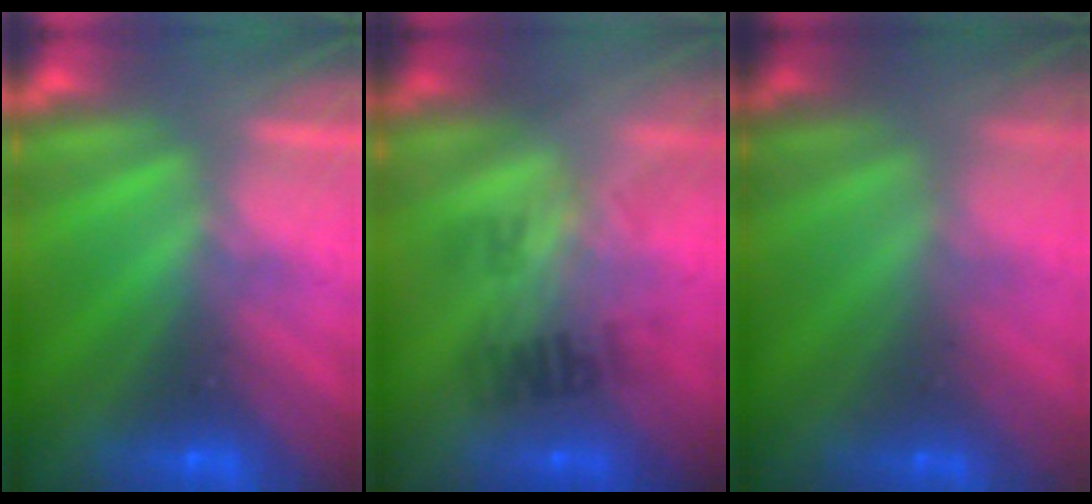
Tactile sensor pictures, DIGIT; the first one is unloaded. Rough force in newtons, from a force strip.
{"total": 2.3}
{"total": 1.8}